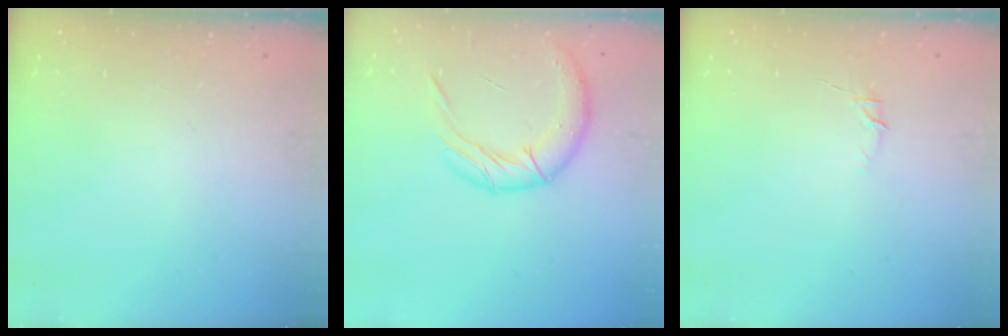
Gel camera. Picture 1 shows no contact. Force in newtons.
{"total": 14.7, "press": 14.5, "slide": 2.0}
{"total": 4.5, "press": 4.4, "slide": 1.0}